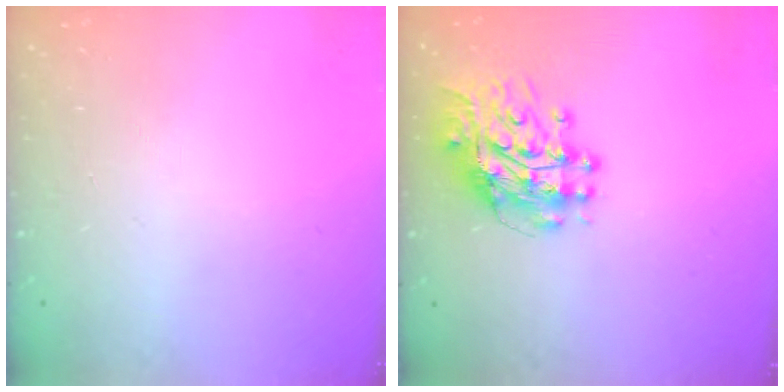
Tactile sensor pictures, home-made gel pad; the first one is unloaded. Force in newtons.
{"total": 11.7, "press": 11.6, "slide": 1.2}